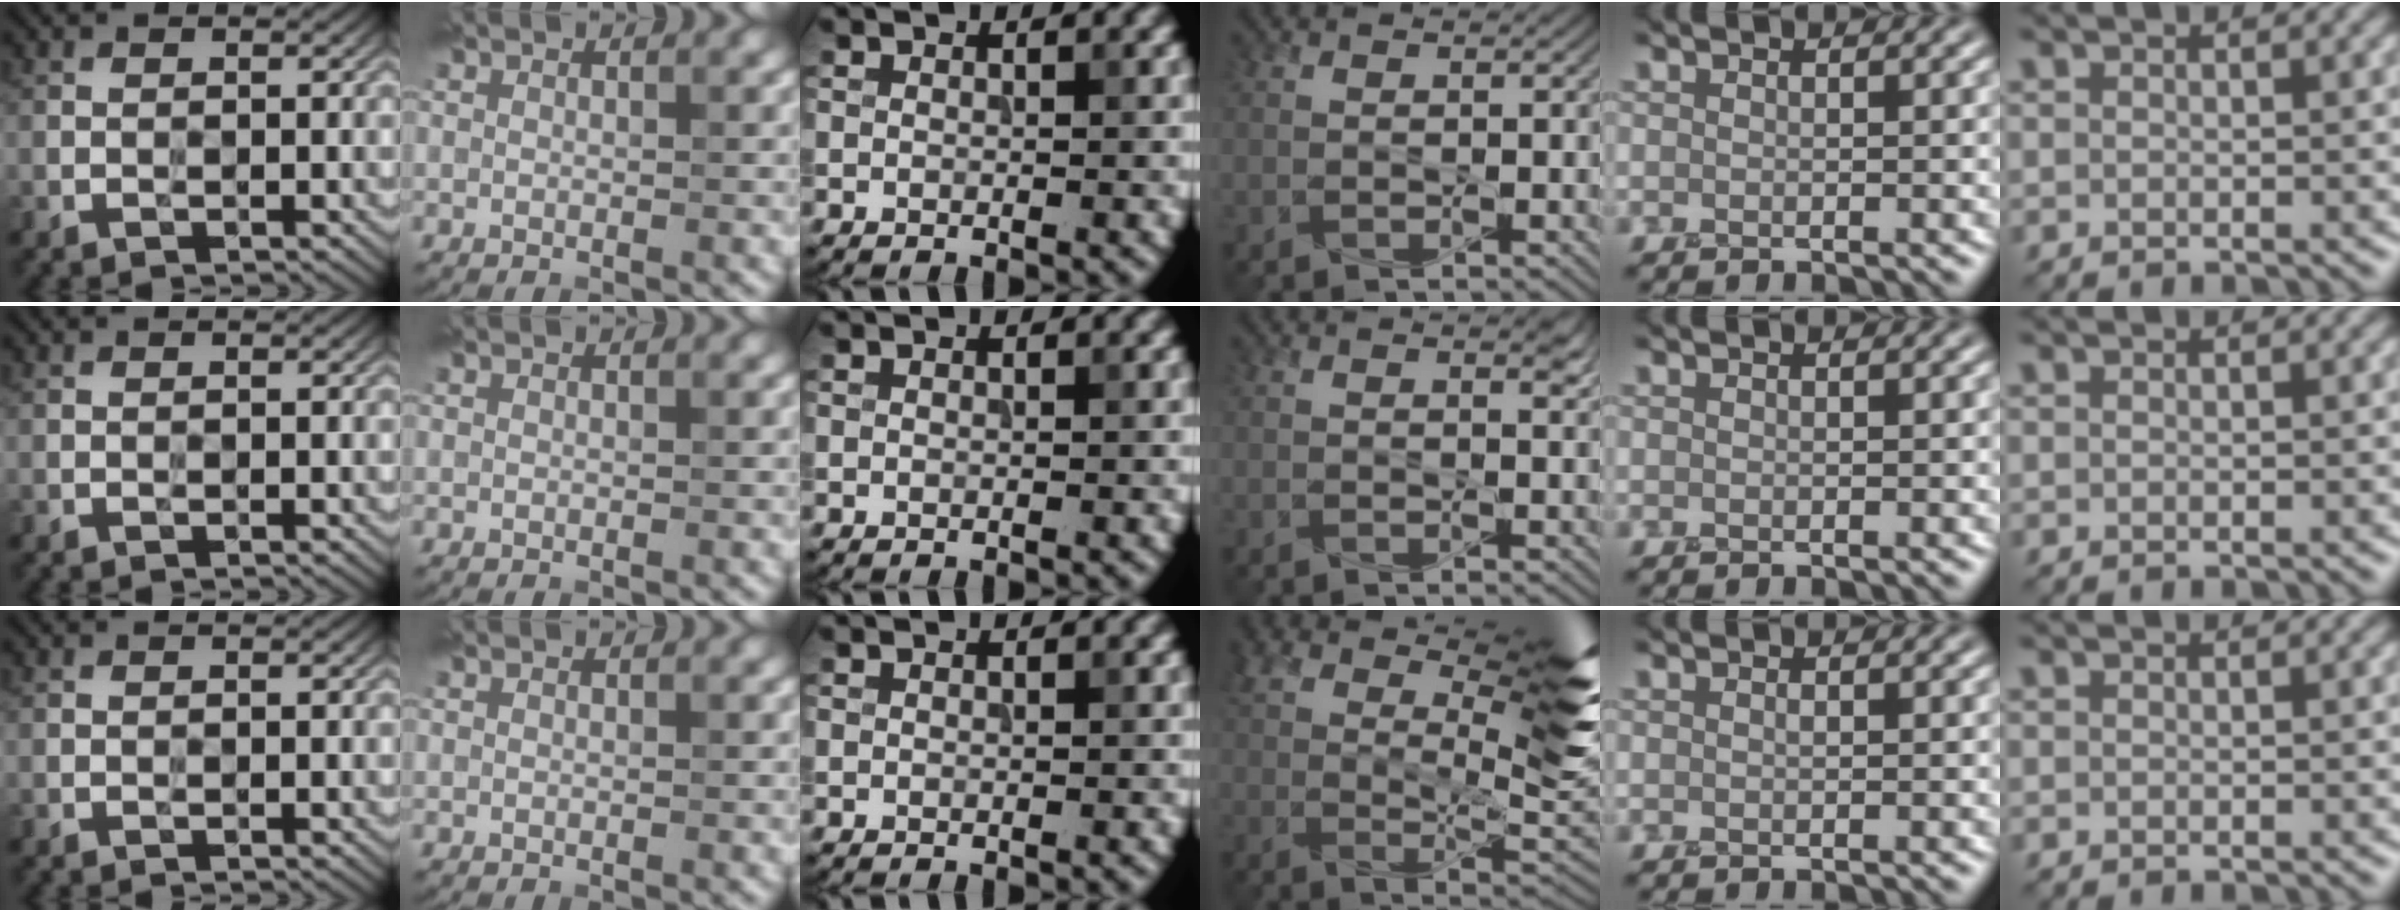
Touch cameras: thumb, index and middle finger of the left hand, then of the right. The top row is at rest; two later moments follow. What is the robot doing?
{"motion": "squeeze", "object": "paper clamp"}